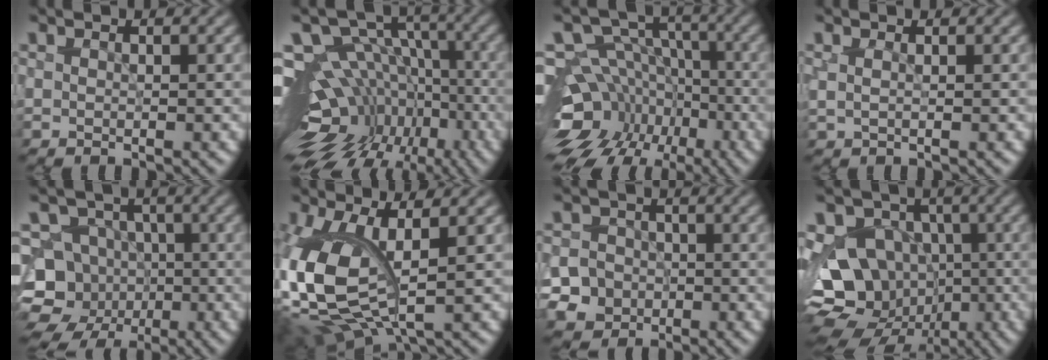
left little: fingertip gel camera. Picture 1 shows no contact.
{"total": 16.4, "force": [-6.8, 11.5, 9.4], "torque": [-0.158, 0.012, -0.069]}
{"total": 15.1, "force": [-6.9, 11.4, 7.1], "torque": [-0.132, -0.018, -0.092]}
{"total": 0.6, "force": [0.3, 0.2, 0.5], "torque": [-0.010, -0.001, 0.002]}
{"total": 10.1, "force": [-4.1, 8.8, 3.0], "torque": [-0.049, -0.011, -0.083]}
{"total": 10.0, "force": [0.0, 5.1, 8.6], "torque": [-0.211, -0.021, 0.007]}
{"total": 6.6, "force": [-2.7, 5.9, 1.3], "torque": [-0.017, -0.007, -0.068]}
{"total": 14.8, "force": [-2.7, 12.6, 7.4], "torque": [-0.142, -0.006, -0.049]}